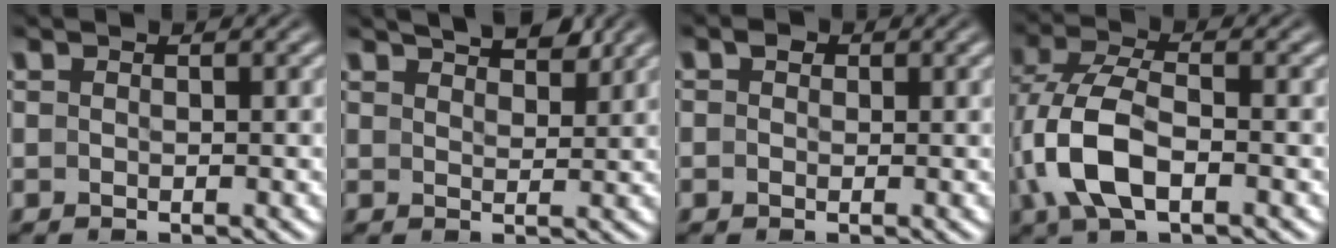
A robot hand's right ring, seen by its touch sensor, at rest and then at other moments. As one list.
[{"total": 4.0, "force": [3.4, 0.9, 1.9], "torque": [-0.014, -0.001, 0.059]}, {"total": 0.9, "force": [0.2, 0.8, 0.4], "torque": [-0.007, -0.003, 0.002]}, {"total": 6.1, "force": [-0.9, 3.4, 5.0], "torque": [-0.133, -0.022, -0.001]}]